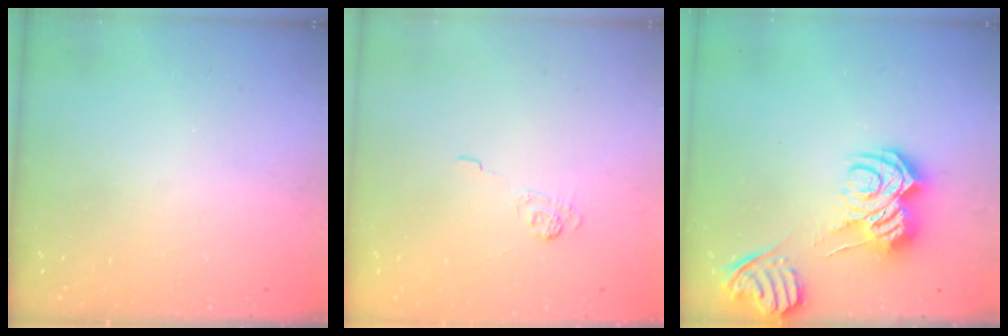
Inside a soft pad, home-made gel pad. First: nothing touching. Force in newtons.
{"total": 3.6, "press": 3.3, "slide": 1.5}
{"total": 13.6, "press": 13.6, "slide": 1.5}